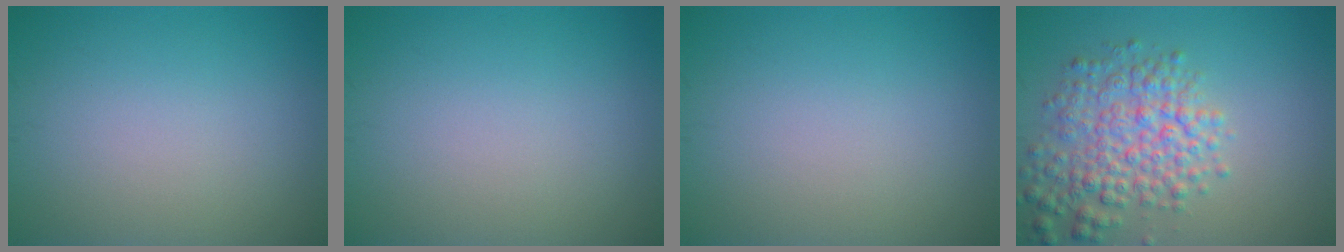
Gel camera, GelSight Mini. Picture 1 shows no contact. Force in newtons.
{"total": 0.0}
{"total": 0.0}
{"total": 5.5, "press": 5.5, "slide": 0.2}